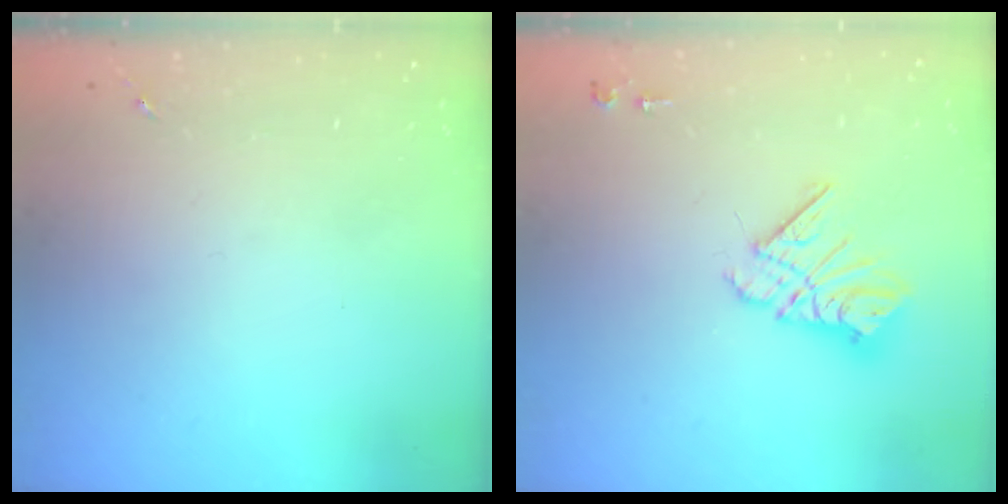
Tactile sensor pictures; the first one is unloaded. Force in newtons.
{"total": 12.7, "press": 12.6, "slide": 1.1}